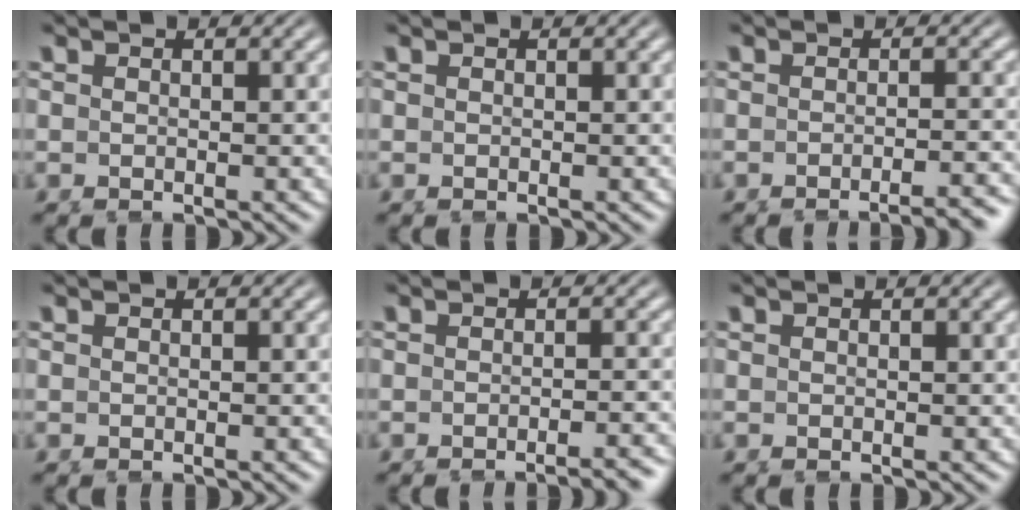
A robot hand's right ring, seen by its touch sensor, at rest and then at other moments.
{"total": 0.0}
{"total": 3.2, "force": [-2.7, 0.0, 1.8], "torque": [-0.012, 0.001, -0.042]}
{"total": 0.0}
{"total": 2.7, "force": [-2.3, -0.1, 1.5], "torque": [-0.009, 0.004, -0.037]}
{"total": 0.0}